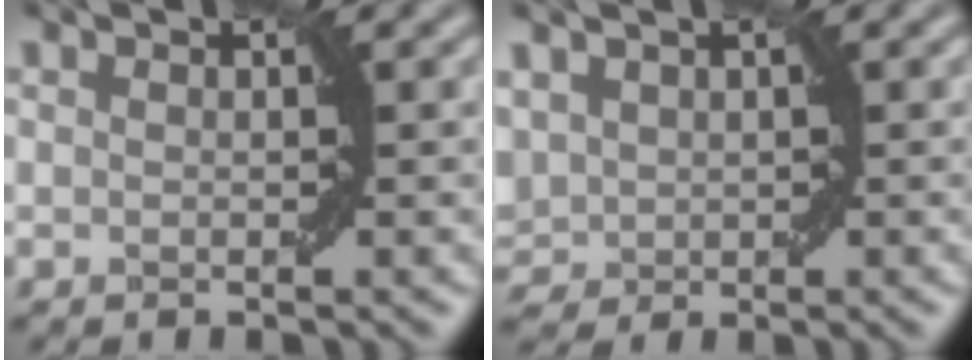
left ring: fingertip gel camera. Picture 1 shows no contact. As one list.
[{"total": 3.3, "force": [0.3, 2.6, 2.0], "torque": [-0.047, 0.002, 0.010]}]